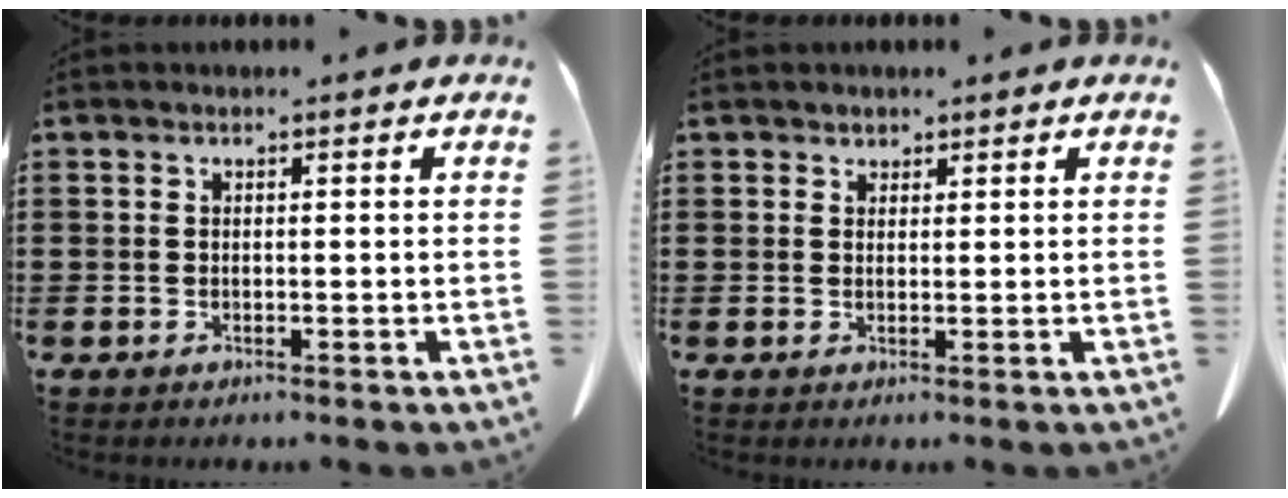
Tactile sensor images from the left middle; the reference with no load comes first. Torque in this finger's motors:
{"motor_torque": [-0.32, 0.27, -0.19, -0.05]}